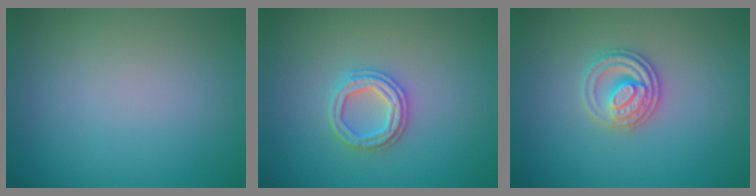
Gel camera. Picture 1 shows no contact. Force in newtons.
{"total": 2.4, "press": 2.4, "slide": 0.3}
{"total": 2.8, "press": 2.6, "slide": 1.0}